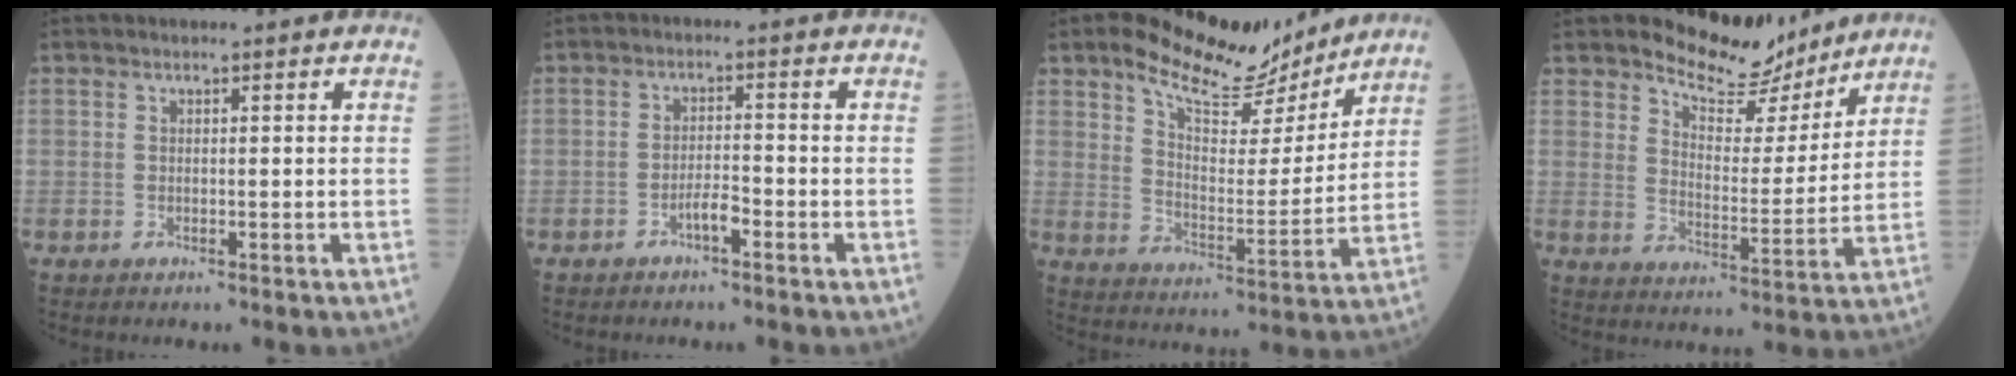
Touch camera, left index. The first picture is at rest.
{"total": 2.5, "force": [-1.6, 0.4, 1.9], "torque": [-0.032, 0.002, -0.031]}
{"total": 14.7, "force": [12.4, 4.0, 6.6], "torque": [-0.114, -0.005, 0.201]}
{"total": 9.7, "force": [8.9, 2.9, 2.5], "torque": [-0.041, -0.016, 0.140]}